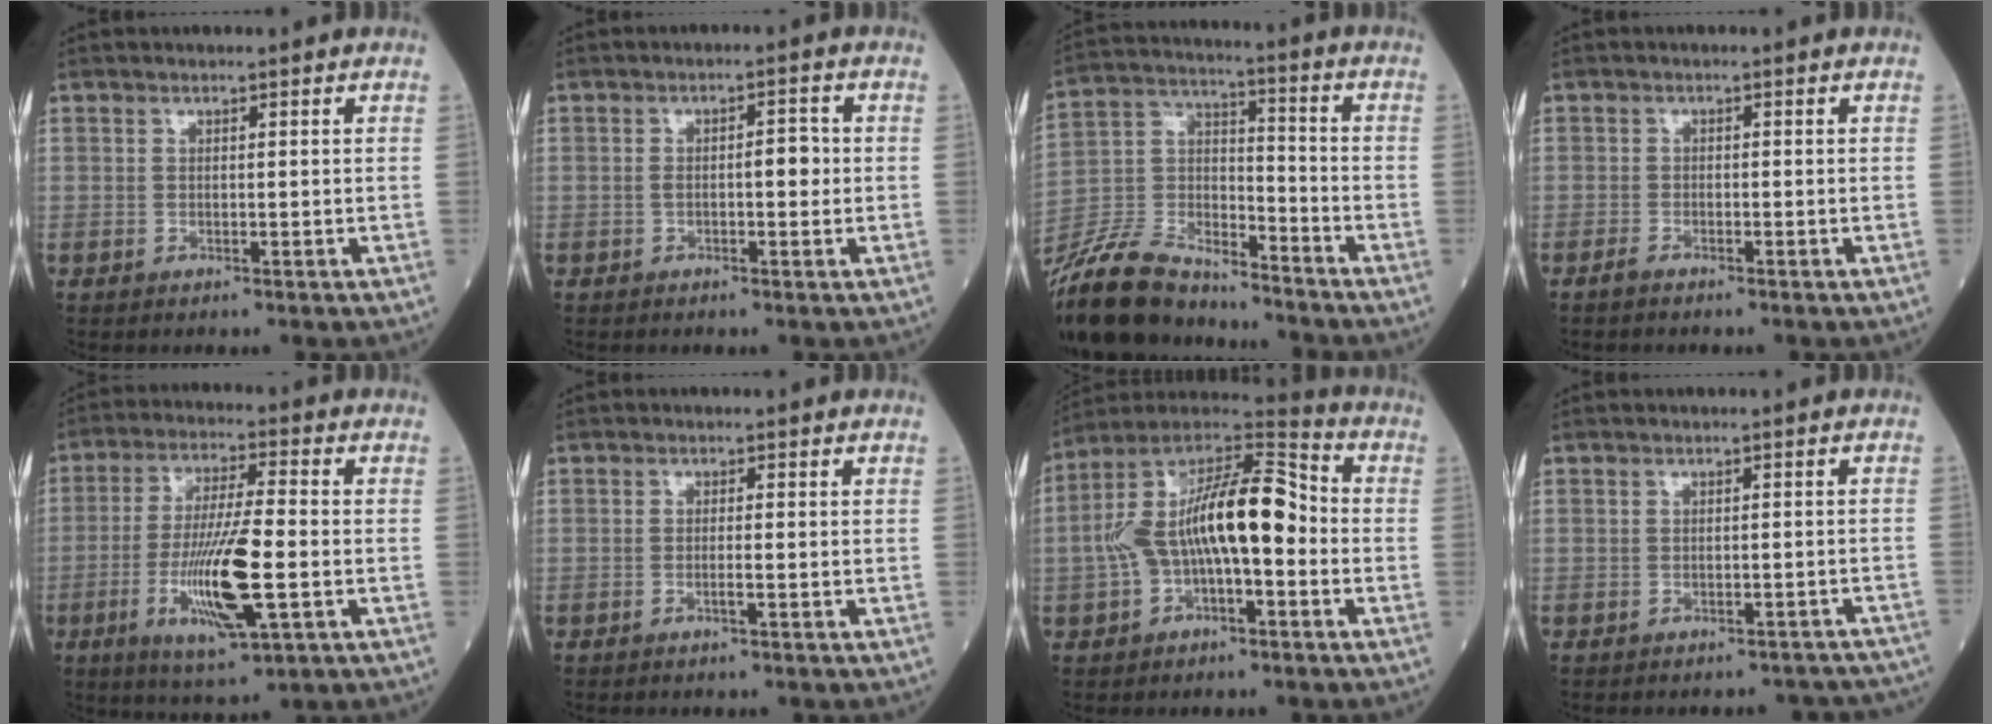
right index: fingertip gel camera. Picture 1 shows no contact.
{"total": 3.7, "force": [-0.3, 1.5, 3.4], "torque": [-0.067, 0.015, -0.005]}
{"total": 19.6, "force": [-17.2, 6.2, 6.9], "torque": [-0.174, 0.010, -0.316]}
{"total": 1.8, "force": [-1.4, 0.7, 0.9], "torque": [-0.033, -0.003, -0.026]}
{"total": 14.1, "force": [-3.7, 2.3, 13.4], "torque": [-0.262, -0.014, -0.062]}
{"total": 1.4, "force": [-0.6, 0.2, 1.3], "torque": [-0.029, -0.001, -0.011]}
{"total": 17.0, "force": [-1.0, 6.1, 15.8], "torque": [-0.305, 0.048, -0.018]}
{"total": 9.5, "force": [-8.3, 4.3, 1.7], "torque": [-0.016, 0.029, -0.084]}